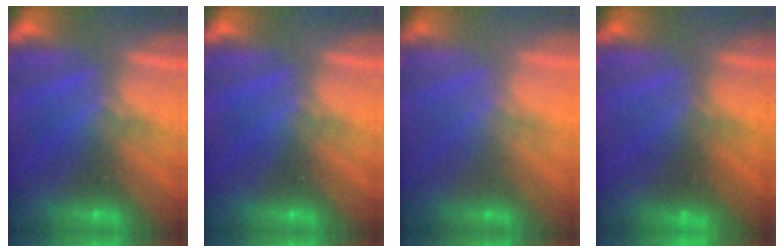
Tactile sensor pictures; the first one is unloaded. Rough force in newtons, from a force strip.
{"total": 0.0}
{"total": 2.2}
{"total": 2.4}